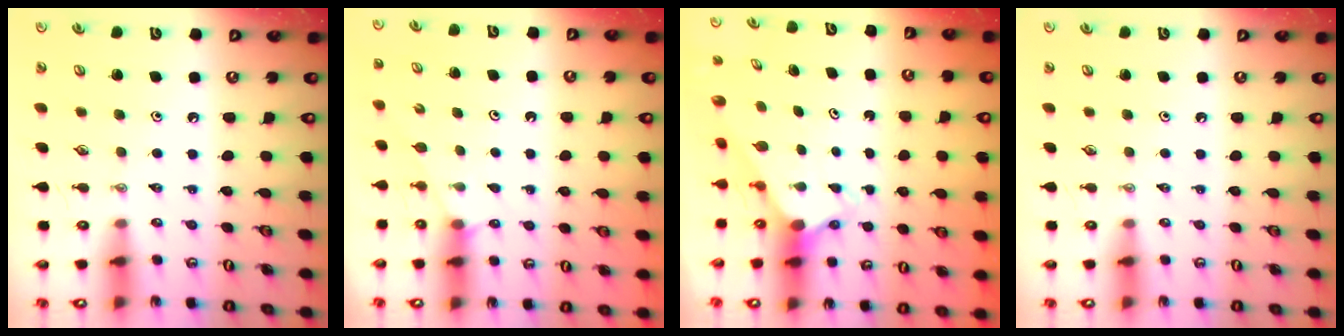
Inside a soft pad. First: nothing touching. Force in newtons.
{"total": 2.9, "press": 2.9, "slide": 0.4}
{"total": 2.8, "press": 2.8, "slide": 0.2}
{"total": 0.0}